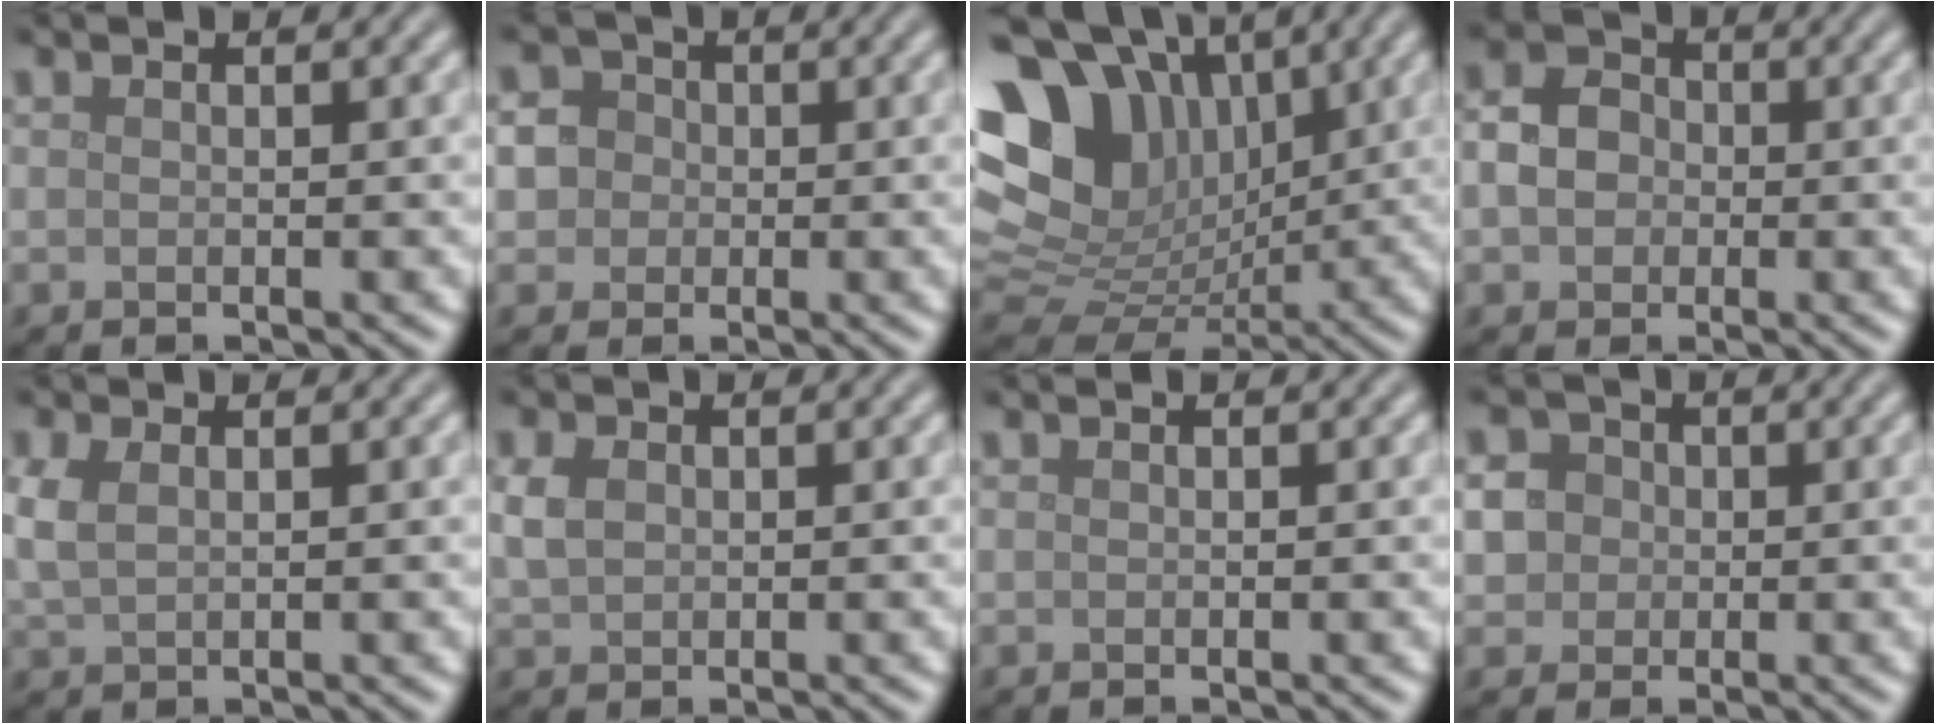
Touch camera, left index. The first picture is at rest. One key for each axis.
{"total": 5.5, "fx": 0.7, "fy": 5.0, "fz": 2.1, "tx": -0.031, "ty": 0.039, "tz": -0.014}
{"total": 13.8, "fx": 5.0, "fy": 9.8, "fz": 8.3, "tx": -0.162, "ty": 0.024, "tz": 0.092}
{"total": 3.5, "fx": -0.3, "fy": 2.9, "fz": 1.8, "tx": -0.033, "ty": 0.004, "tz": -0.011}
{"total": 2.3, "fx": 0.7, "fy": 1.4, "fz": 1.7, "tx": -0.045, "ty": 0.003, "tz": 0.016}
{"total": 2.1, "fx": 0.4, "fy": 1.6, "fz": 1.3, "tx": -0.031, "ty": 0.003, "tz": 0.008}
{"total": 0.0}
{"total": 6.4, "fx": 0.8, "fy": 5.9, "fz": 2.4, "tx": -0.051, "ty": 0.037, "tz": -0.009}